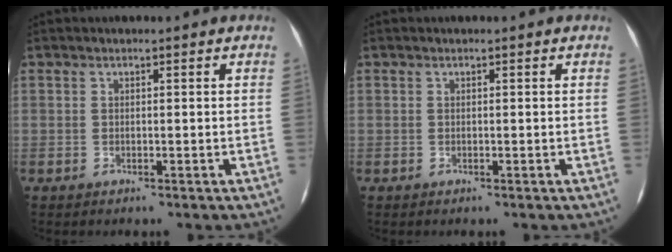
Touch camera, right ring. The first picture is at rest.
{"total": 0.0}